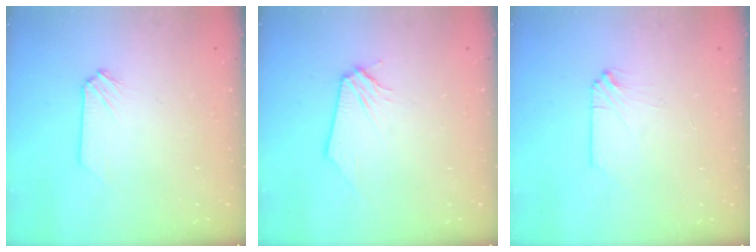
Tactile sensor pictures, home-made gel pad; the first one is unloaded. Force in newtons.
{"total": 0.0}
{"total": 0.0}